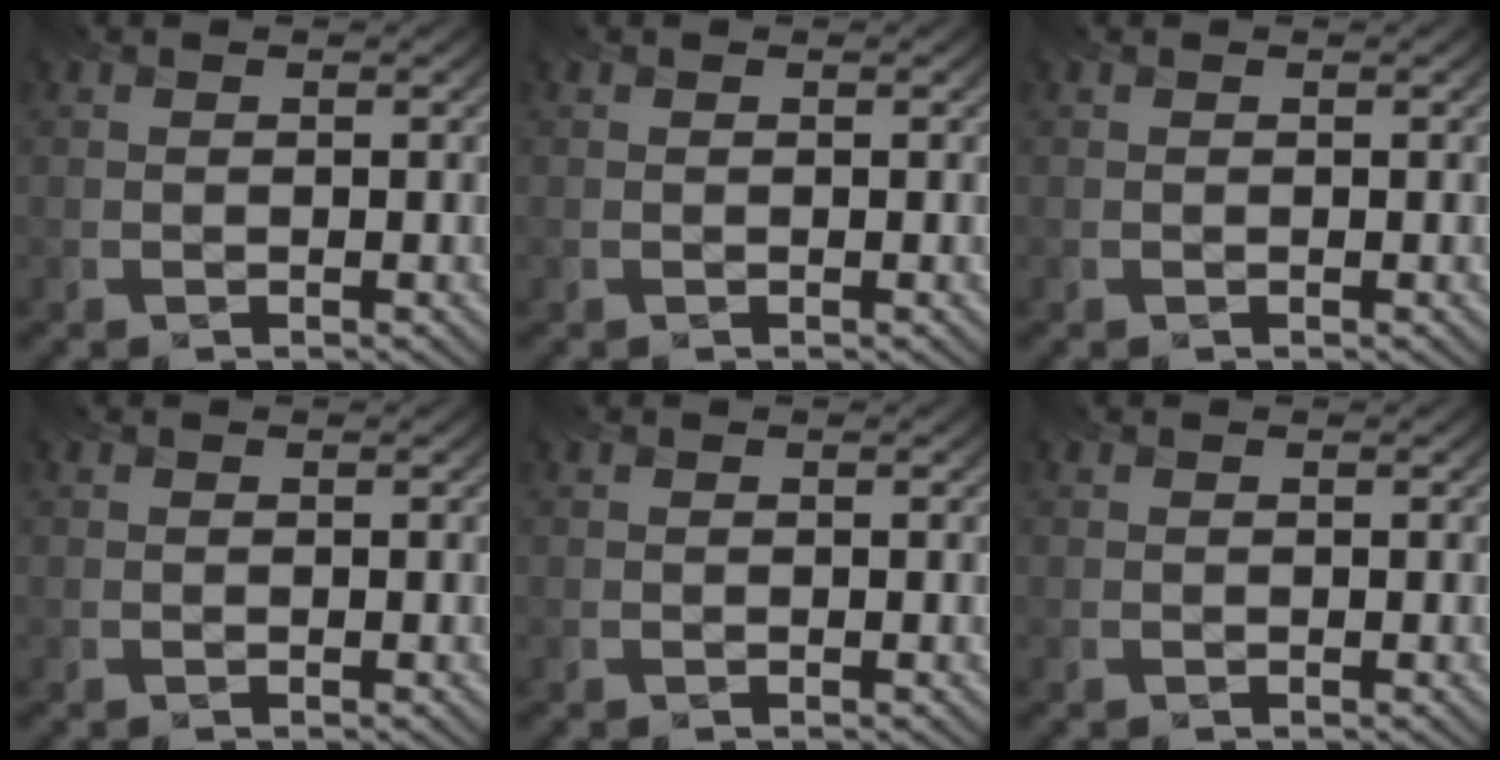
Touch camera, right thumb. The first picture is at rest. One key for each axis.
{"total": 0.0}
{"total": 0.0}
{"total": 0.0}
{"total": 0.0}
{"total": 0.0}